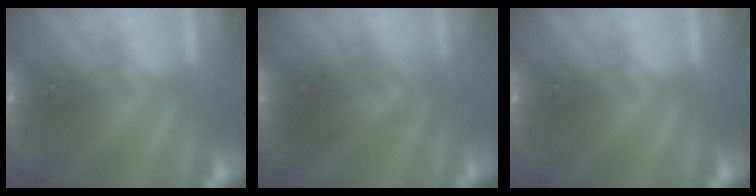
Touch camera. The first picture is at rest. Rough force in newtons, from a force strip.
{"total": 2.9}
{"total": 0.0}